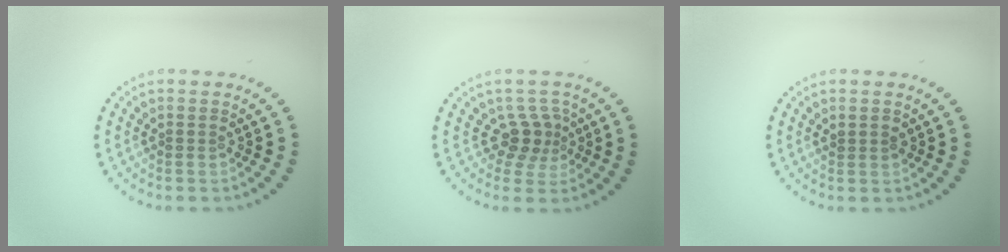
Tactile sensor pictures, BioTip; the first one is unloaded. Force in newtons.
{"total": 2.4, "press": 1.8, "slide": 1.6}
{"total": 0.8, "press": 0.8, "slide": 0.2}